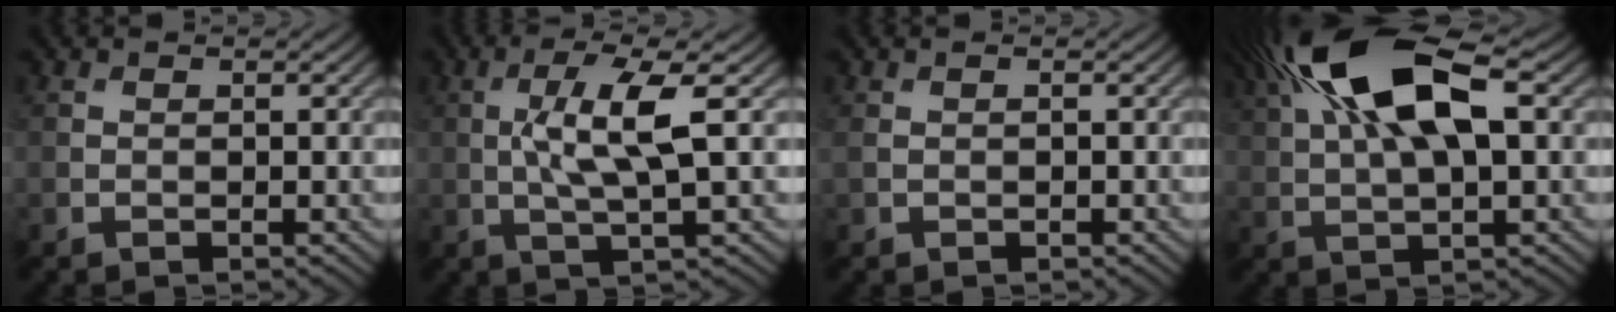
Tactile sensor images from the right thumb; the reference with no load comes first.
{"total": 6.8, "force": [0.7, 1.3, 6.6], "torque": [-0.129, 0.008, 0.012]}
{"total": 1.2, "force": [-0.1, 0.8, 0.9], "torque": [-0.028, -0.001, -0.001]}
{"total": 15.2, "force": [5.3, 6.1, 12.9], "torque": [-0.255, 0.027, 0.079]}